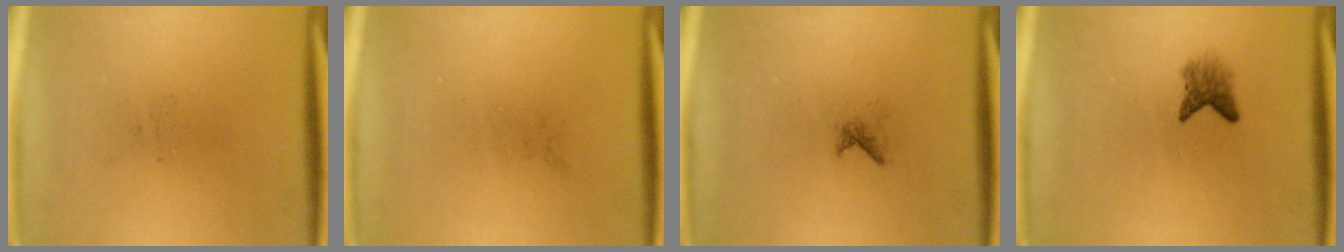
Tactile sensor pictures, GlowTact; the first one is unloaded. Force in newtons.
{"total": 0.0}
{"total": 0.6}
{"total": 2.3}